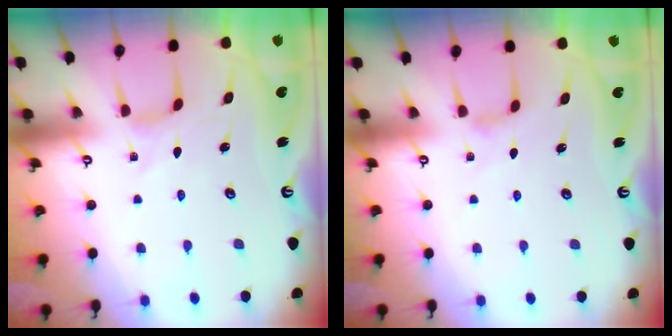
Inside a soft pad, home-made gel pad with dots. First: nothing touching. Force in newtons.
{"total": 1.9, "press": 1.8, "slide": 0.5}